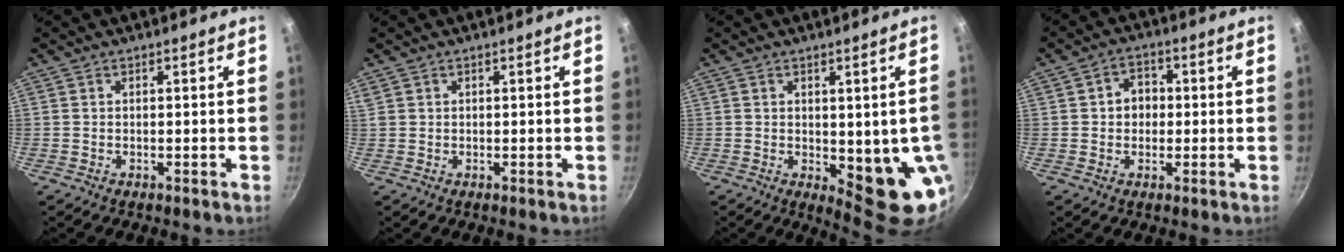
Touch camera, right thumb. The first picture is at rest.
{"total": 0.8, "force": [0.5, 0.6, 0.2], "torque": [-0.004, 0.005, 0.010]}
{"total": 10.8, "force": [-1.2, 3.9, 10.0], "torque": [-0.094, -0.014, -0.006]}
{"total": 5.0, "force": [0.1, 4.2, 2.6], "torque": [-0.010, 0.008, -0.002]}